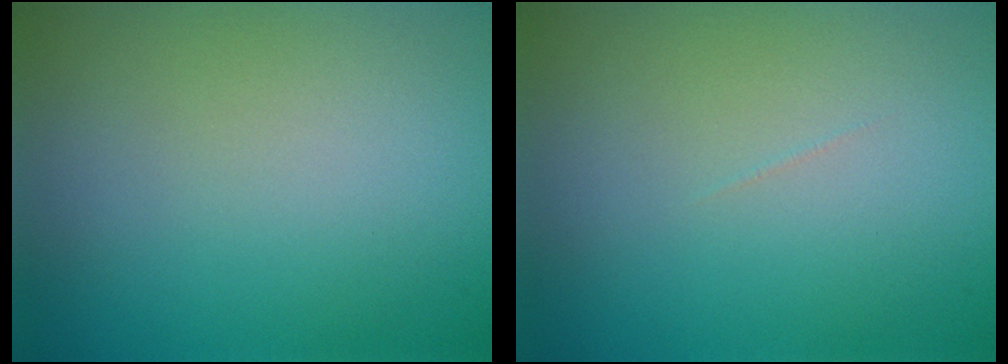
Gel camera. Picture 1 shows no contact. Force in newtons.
{"total": 0.0}